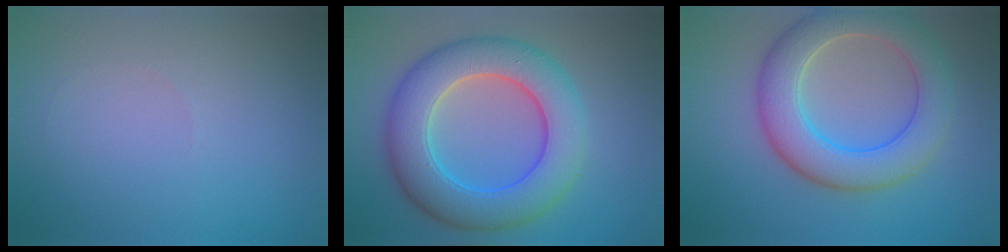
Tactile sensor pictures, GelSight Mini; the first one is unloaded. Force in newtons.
{"total": 9.2, "press": 9.2, "slide": 0.3}
{"total": 7.4, "press": 7.3, "slide": 0.3}